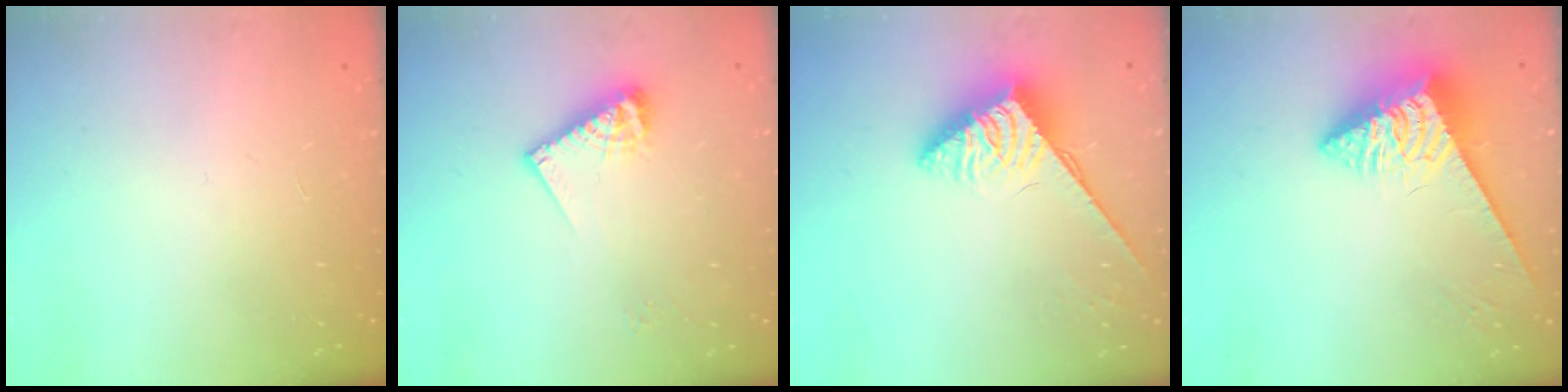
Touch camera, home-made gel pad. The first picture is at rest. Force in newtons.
{"total": 9.8, "press": 9.8, "slide": 0.8}
{"total": 3.7, "press": 3.6, "slide": 0.6}
{"total": 5.3, "press": 5.2, "slide": 0.8}